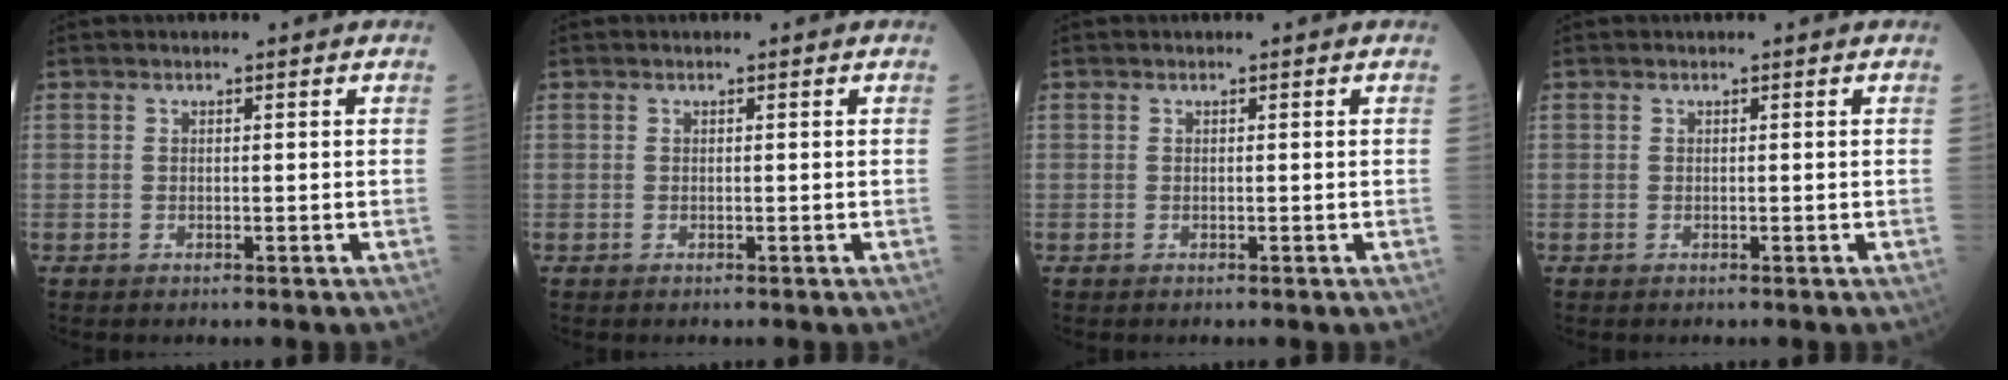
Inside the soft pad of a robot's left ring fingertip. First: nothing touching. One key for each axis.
{"total": 0.0}
{"total": 0.0}
{"total": 0.0}